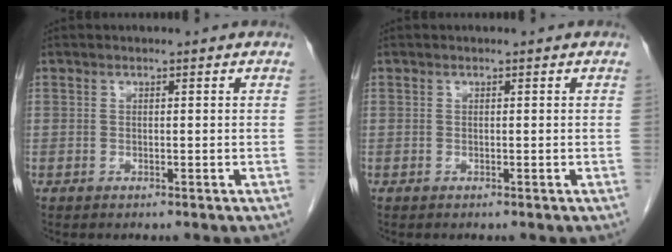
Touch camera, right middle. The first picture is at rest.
{"total": 0.0}